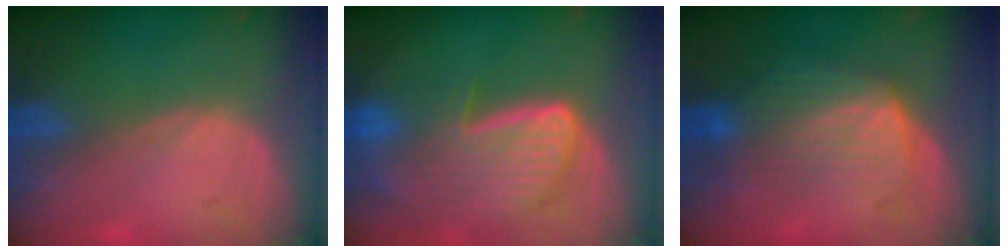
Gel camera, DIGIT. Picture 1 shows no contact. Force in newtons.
{"total": 9.2, "press": 8.1, "slide": 4.3}
{"total": 6.5, "press": 6.5, "slide": 0.7}